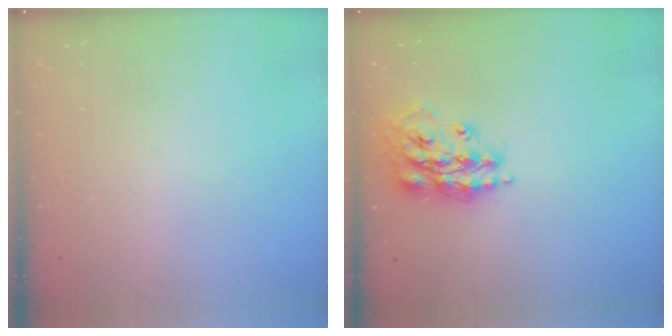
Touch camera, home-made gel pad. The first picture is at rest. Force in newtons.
{"total": 16.1, "press": 16.0, "slide": 1.6}